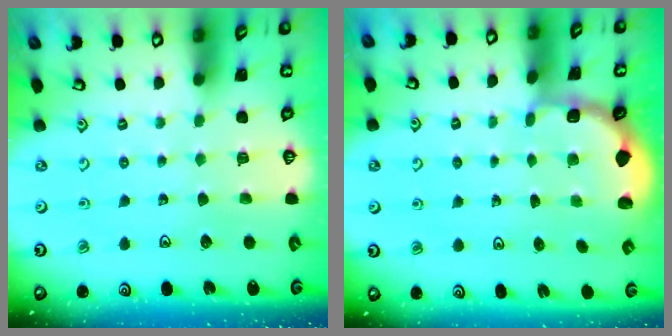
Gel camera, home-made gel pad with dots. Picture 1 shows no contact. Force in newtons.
{"total": 1.8, "press": 1.6, "slide": 0.7}